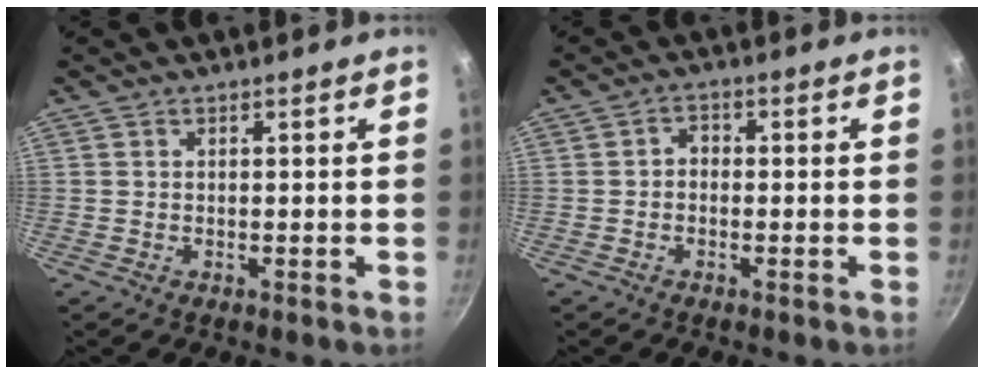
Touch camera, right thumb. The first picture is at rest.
{"total": 2.2, "force": [-0.6, 1.8, 1.2], "torque": [-0.014, 0.012, -0.014]}